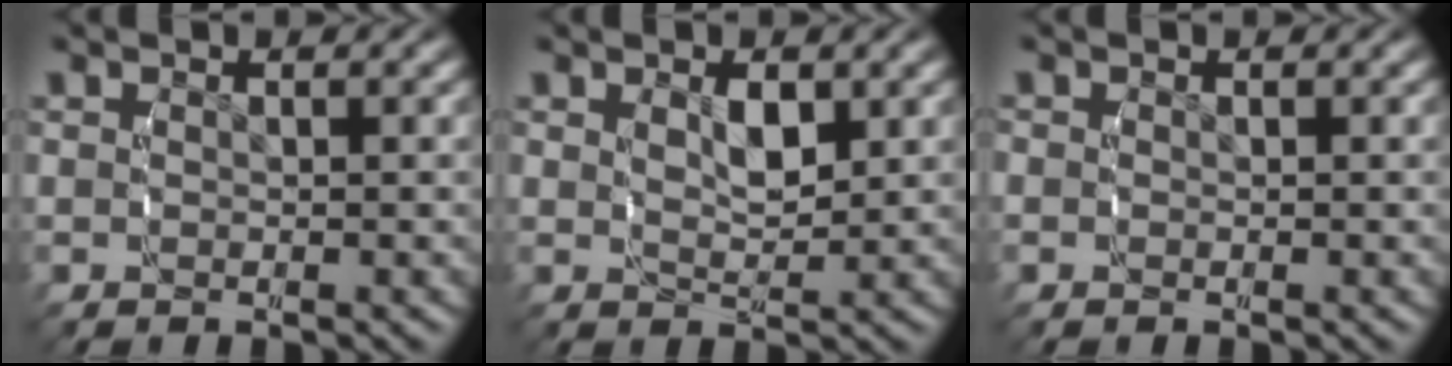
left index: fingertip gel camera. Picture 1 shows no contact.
{"total": 2.0, "force": [0.8, 0.7, 1.7], "torque": [-0.026, -0.004, 0.015]}
{"total": 1.1, "force": [-0.1, 1.0, 0.3], "torque": [-0.007, 0.002, -0.006]}